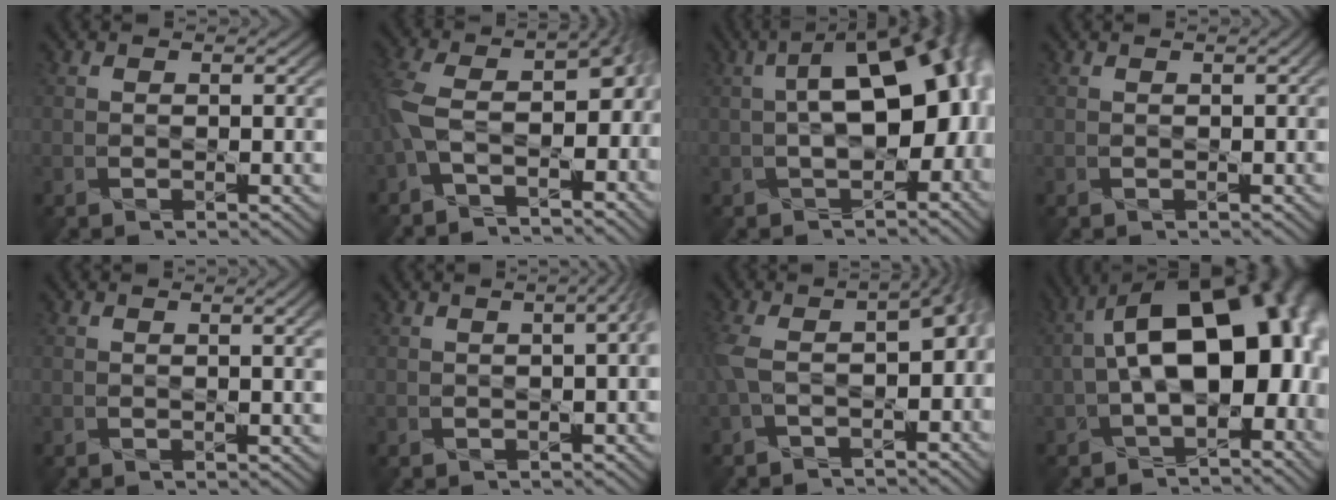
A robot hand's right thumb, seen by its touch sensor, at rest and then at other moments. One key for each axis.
{"total": 8.2, "fx": -3.8, "fy": 3.3, "fz": 6.5, "tx": -0.158, "ty": -0.030, "tz": -0.069}
{"total": 13.9, "fx": 0.0, "fy": 6.9, "fz": 12.0, "tx": -0.168, "ty": -0.013, "tz": 0.011}
{"total": 1.1, "fx": -0.3, "fy": 0.5, "fz": 0.9, "tx": -0.011, "ty": -0.005, "tz": -0.001}
{"total": 2.1, "fx": 0.6, "fy": 0.7, "fz": 1.9, "tx": -0.030, "ty": -0.009, "tz": 0.013}
{"total": 4.0, "fx": -0.8, "fy": 1.3, "fz": 3.7, "tx": -0.042, "ty": -0.011, "tz": 0.001}
{"total": 7.8, "fx": -2.5, "fy": 3.0, "fz": 6.7, "tx": -0.154, "ty": -0.022, "tz": -0.044}
{"total": 16.9, "fx": 0.0, "fy": 8.7, "fz": 14.5, "tx": -0.211, "ty": 0.004, "tz": 0.008}